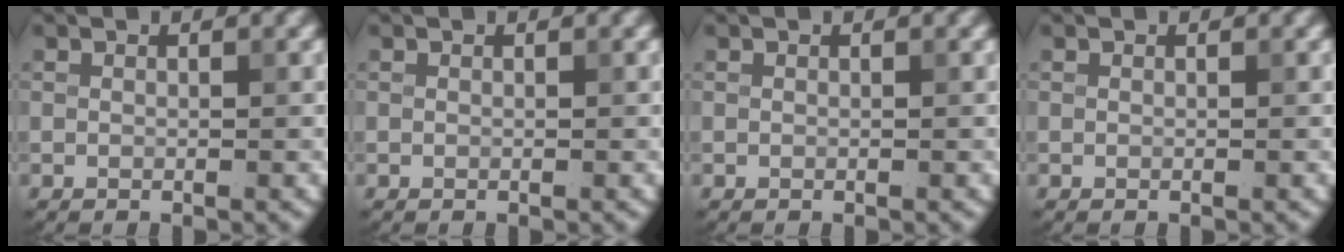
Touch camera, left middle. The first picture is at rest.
{"total": 0.0}
{"total": 0.0}
{"total": 0.0}